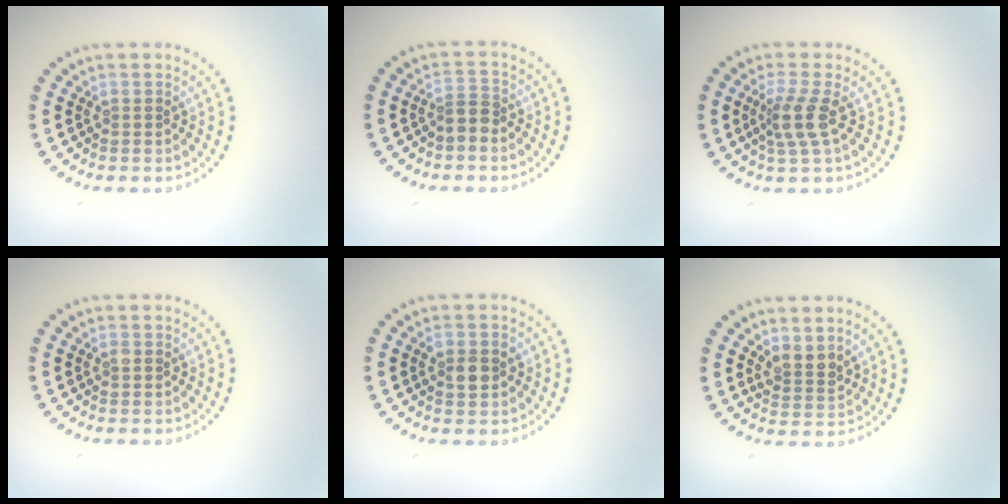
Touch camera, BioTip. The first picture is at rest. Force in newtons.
{"total": 2.1, "press": 1.7, "slide": 1.2}
{"total": 2.8, "press": 2.1, "slide": 1.8}
{"total": 0.6, "press": 0.6, "slide": 0.1}
{"total": 2.6, "press": 2.5, "slide": 0.3}
{"total": 2.1, "press": 1.7, "slide": 1.2}